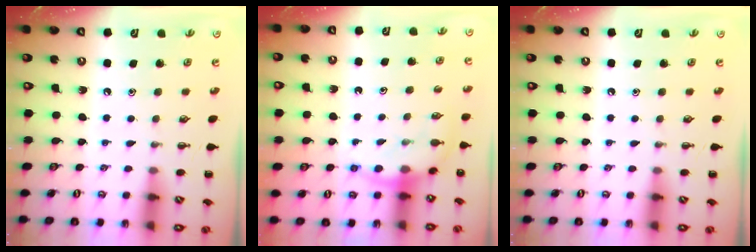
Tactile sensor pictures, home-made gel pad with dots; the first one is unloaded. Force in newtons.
{"total": 8.2, "press": 8.1, "slide": 1.4}
{"total": 0.0}